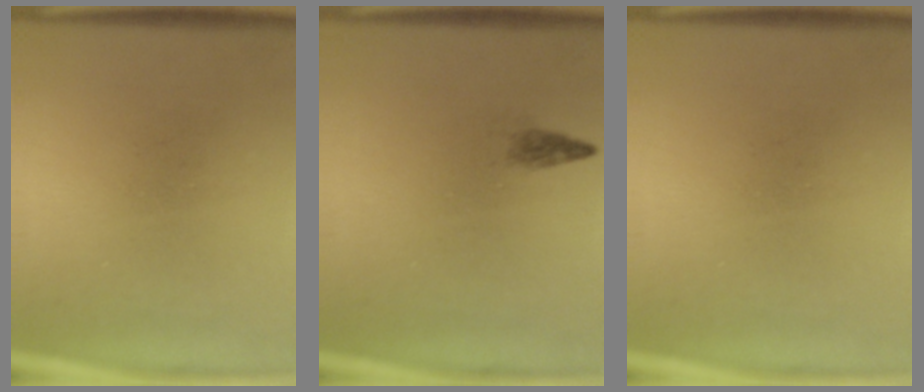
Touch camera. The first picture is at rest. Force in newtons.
{"total": 1.0}
{"total": 0.0}